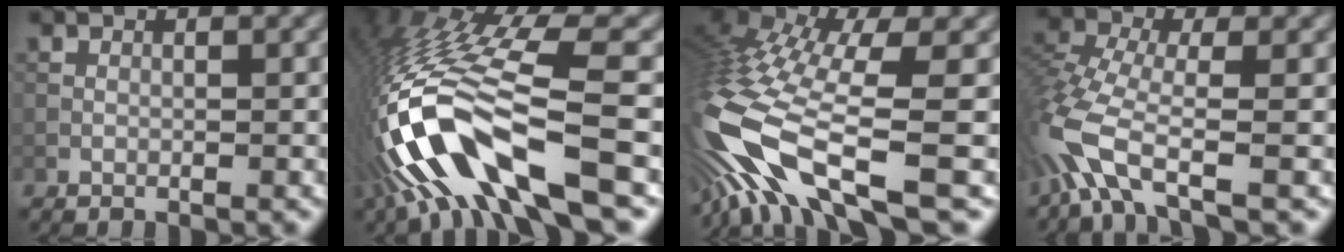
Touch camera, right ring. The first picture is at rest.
{"total": 13.8, "force": [-6.0, 4.2, 11.7], "torque": [-0.241, -0.005, -0.096]}
{"total": 13.6, "force": [-5.6, 3.8, 11.8], "torque": [-0.265, 0.001, -0.090]}
{"total": 6.7, "force": [-3.3, 2.5, 5.3], "torque": [-0.133, -0.005, -0.083]}